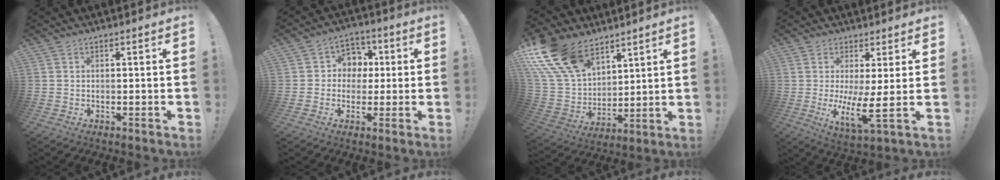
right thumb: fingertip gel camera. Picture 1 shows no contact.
{"total": 7.4, "force": [0.0, 7.1, 1.9], "torque": [-0.022, 0.007, 0.005]}
{"total": 20.2, "force": [12.8, 11.4, 10.7], "torque": [-0.235, -0.072, 0.245]}
{"total": 9.6, "force": [0.5, 0.9, 9.5], "torque": [-0.156, -0.034, 0.007]}